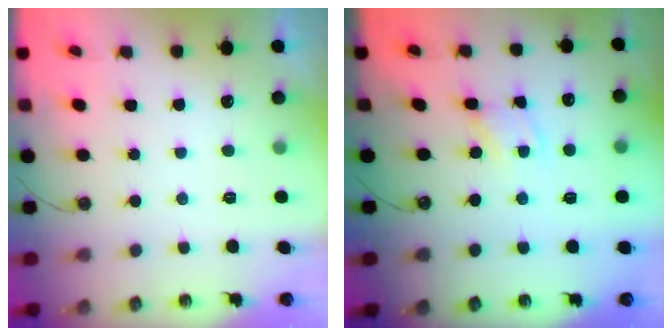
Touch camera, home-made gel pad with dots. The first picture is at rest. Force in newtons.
{"total": 1.5, "press": 1.5, "slide": 0.1}